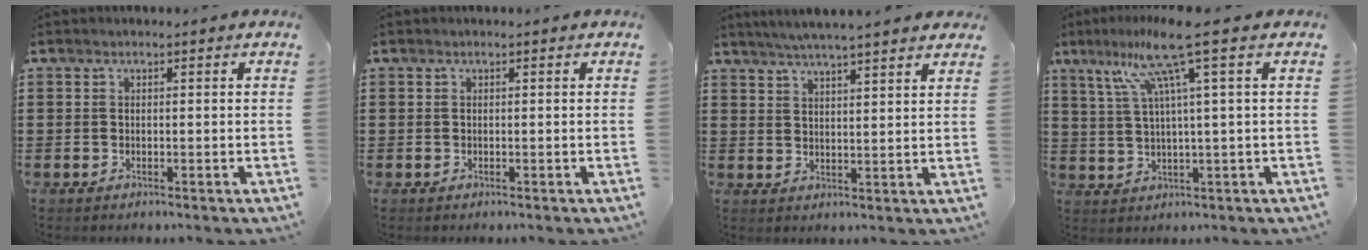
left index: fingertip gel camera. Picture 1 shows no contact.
{"total": 0.0}
{"total": 4.1, "force": [3.8, -0.3, 1.5], "torque": [-0.040, -0.011, 0.067]}
{"total": 10.1, "force": [4.6, -0.1, 9.0], "torque": [-0.195, -0.010, 0.072]}